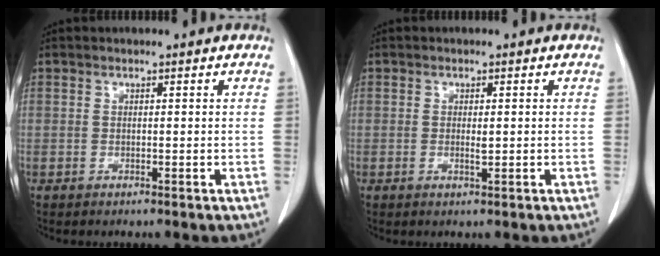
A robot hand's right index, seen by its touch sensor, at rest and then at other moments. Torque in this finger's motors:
{"motor_torque": [-0.20, -0.05, -0.06, -0.01]}